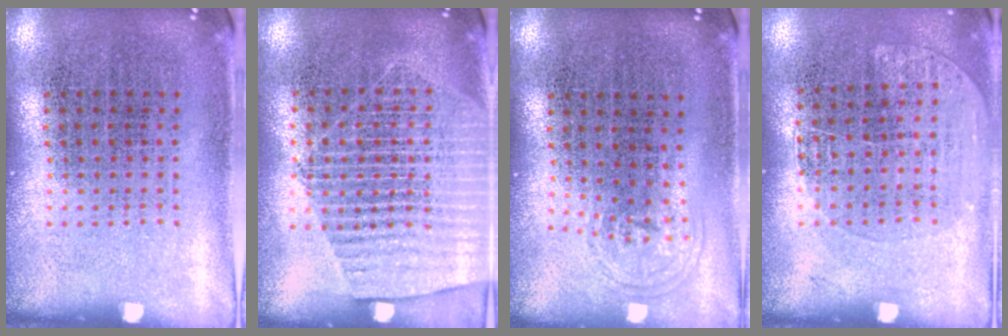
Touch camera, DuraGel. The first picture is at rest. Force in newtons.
{"total": 1.7, "press": 1.5, "slide": 0.8}
{"total": 0.8, "press": 0.6, "slide": 0.6}
{"total": 1.2, "press": 1.0, "slide": 0.7}